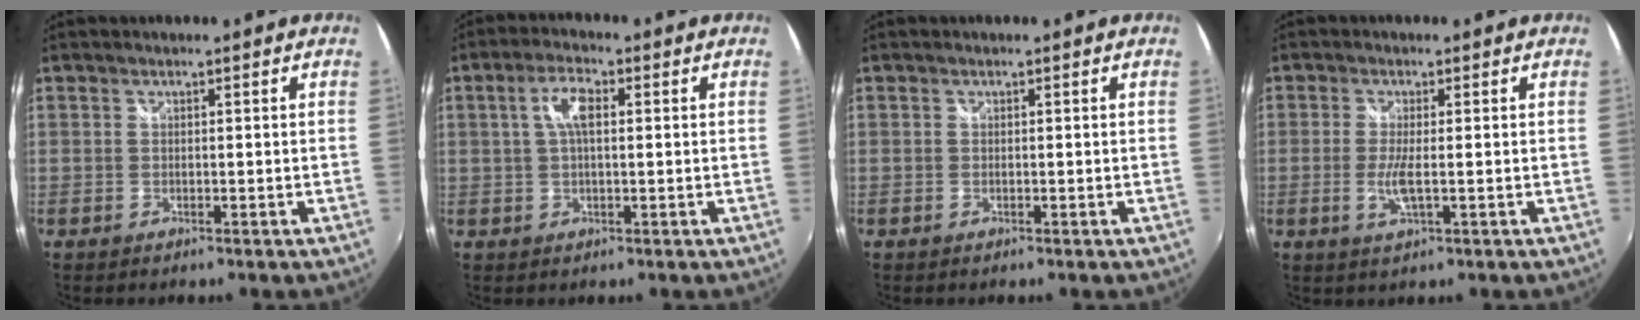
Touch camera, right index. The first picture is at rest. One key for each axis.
{"total": 5.1, "fx": 1.1, "fy": 1.8, "fz": 4.6, "tx": -0.090, "ty": 0.012, "tz": 0.019}
{"total": 0.0}
{"total": 3.9, "fx": -0.6, "fy": 0.4, "fz": 3.8, "tx": -0.082, "ty": -0.009, "tz": -0.014}